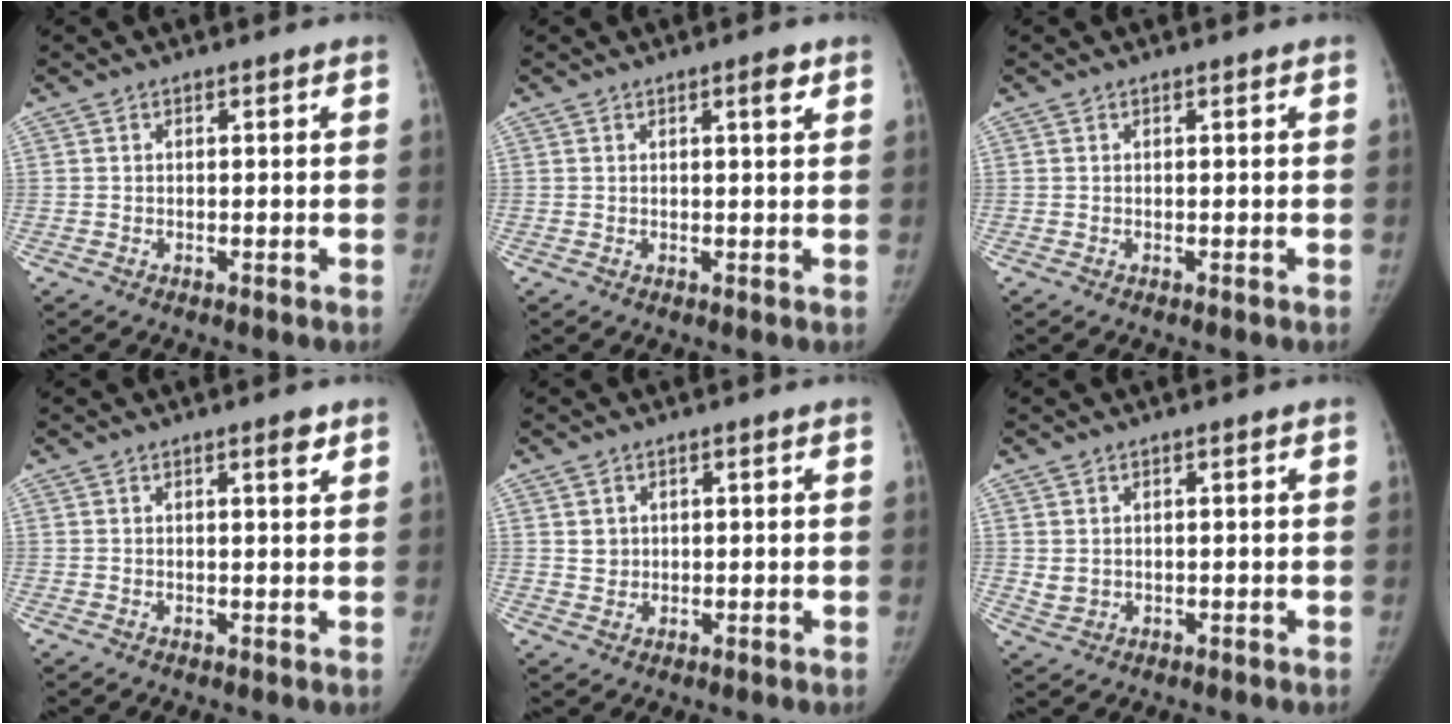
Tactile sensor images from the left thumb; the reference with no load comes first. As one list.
[{"total": 2.1, "force": [1.1, 0.4, 1.7], "torque": [-0.023, -0.004, 0.015]}, {"total": 0.0}, {"total": 2.0, "force": [1.2, 0.4, 1.5], "torque": [-0.017, -0.007, 0.017]}, {"total": 2.1, "force": [0.8, 1.9, 0.6], "torque": [0.000, -0.006, 0.018]}, {"total": 2.0, "force": [0.4, 1.6, 1.1], "torque": [-0.016, -0.004, 0.016]}]